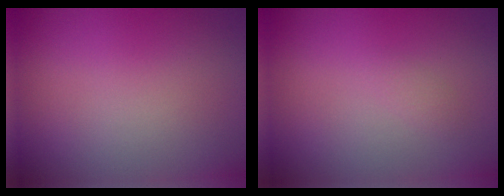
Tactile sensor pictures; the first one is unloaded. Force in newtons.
{"total": 0.6, "press": 0.6, "slide": 0.0}